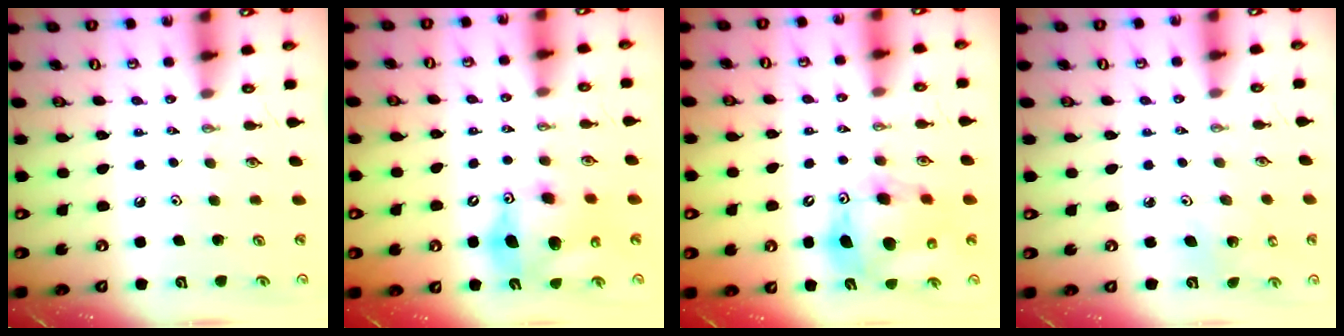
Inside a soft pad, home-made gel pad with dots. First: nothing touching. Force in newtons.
{"total": 12.0, "press": 11.8, "slide": 2.6}
{"total": 14.5, "press": 14.3, "slide": 2.5}
{"total": 1.8, "press": 1.8, "slide": 0.1}